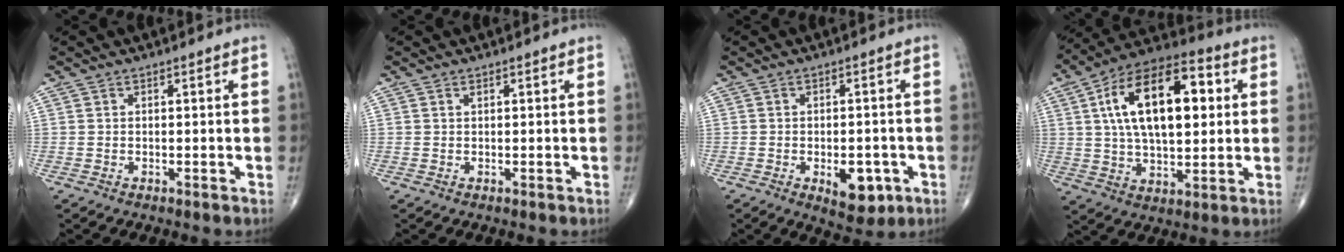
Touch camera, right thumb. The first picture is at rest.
{"total": 0.0}
{"total": 7.5, "force": [-2.7, 4.0, 5.7], "torque": [-0.057, 0.006, -0.025]}
{"total": 21.3, "force": [4.5, 10.7, 17.8], "torque": [-0.277, 0.013, 0.065]}